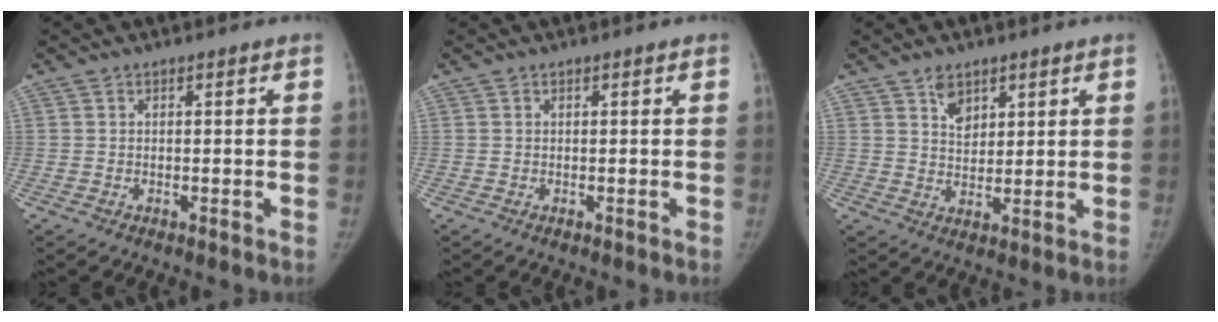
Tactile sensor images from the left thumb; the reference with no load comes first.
{"total": 0.0}
{"total": 4.9, "force": [3.1, 3.1, 2.2], "torque": [-0.012, -0.023, 0.057]}